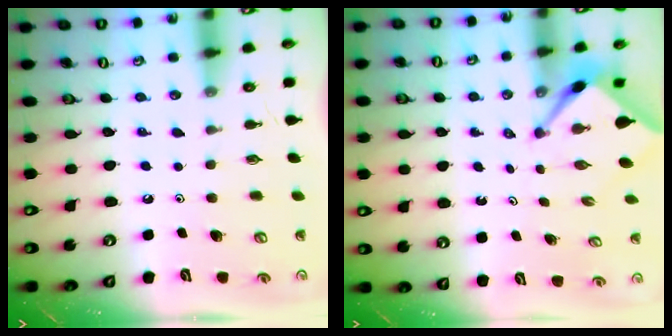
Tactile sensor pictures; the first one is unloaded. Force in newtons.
{"total": 2.5, "press": 2.5, "slide": 0.3}